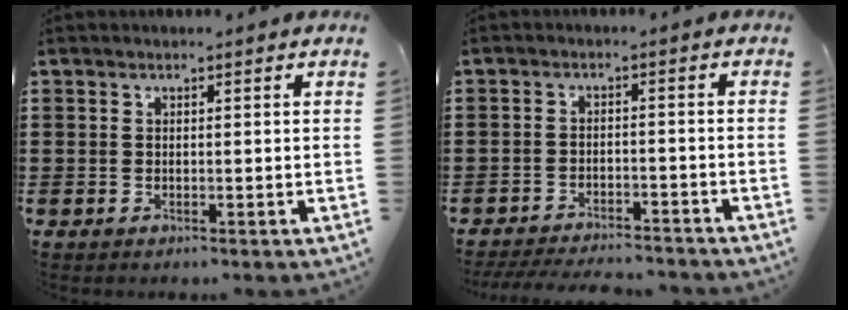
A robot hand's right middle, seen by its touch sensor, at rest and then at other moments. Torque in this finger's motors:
{"motor_torque": [0.87, -0.02, 0.20, 0.06]}